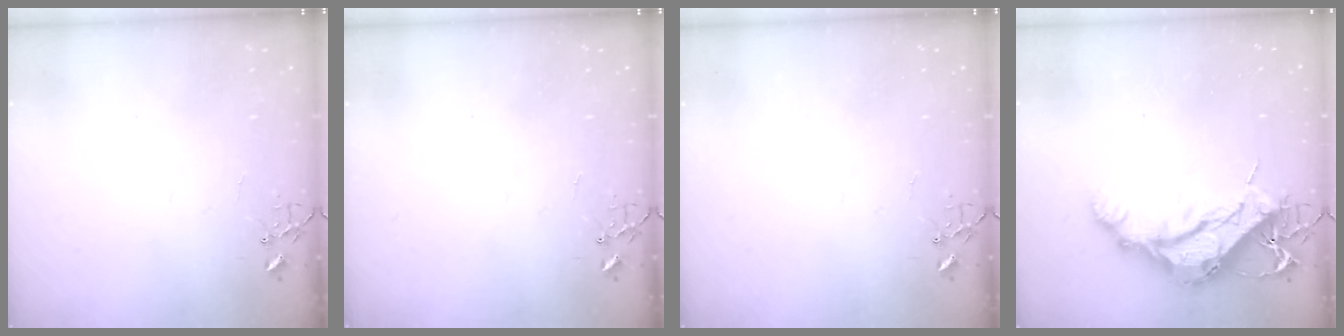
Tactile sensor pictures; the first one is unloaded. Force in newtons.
{"total": 0.0}
{"total": 0.0}
{"total": 16.0, "press": 15.9, "slide": 1.8}